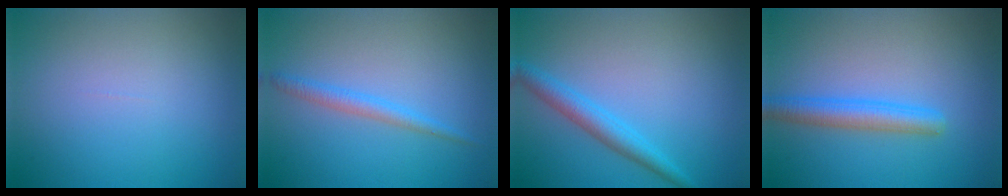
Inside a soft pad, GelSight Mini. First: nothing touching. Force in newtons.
{"total": 1.8, "press": 1.8, "slide": 0.1}
{"total": 2.9, "press": 2.9, "slide": 0.1}
{"total": 3.2, "press": 3.2, "slide": 0.1}